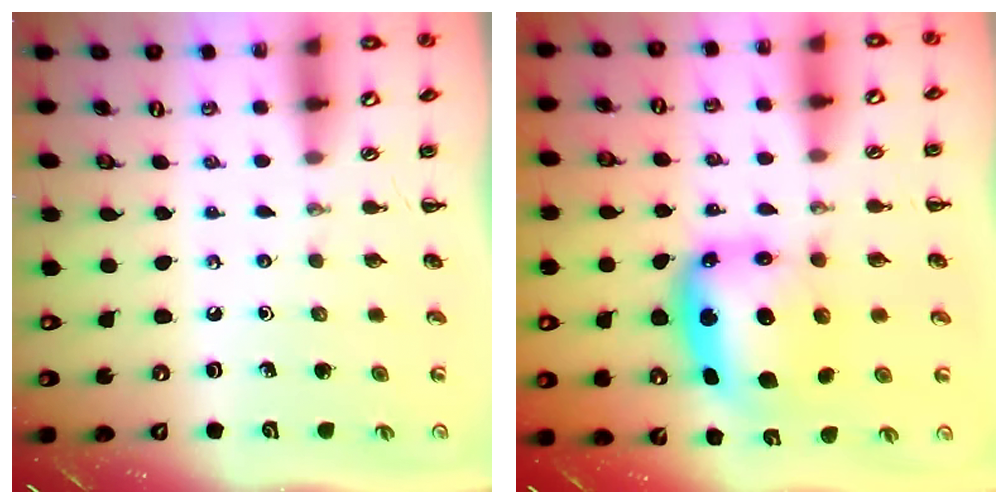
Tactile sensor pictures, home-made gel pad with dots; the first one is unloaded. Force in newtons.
{"total": 7.2, "press": 7.1, "slide": 1.7}